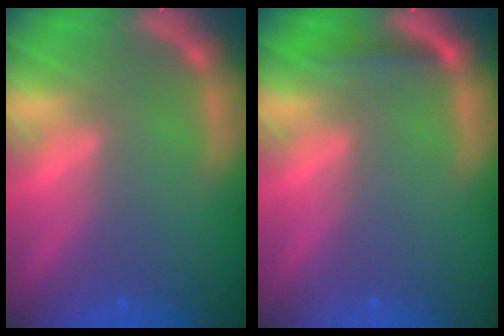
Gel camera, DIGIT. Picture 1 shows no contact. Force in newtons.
{"total": 1.4}